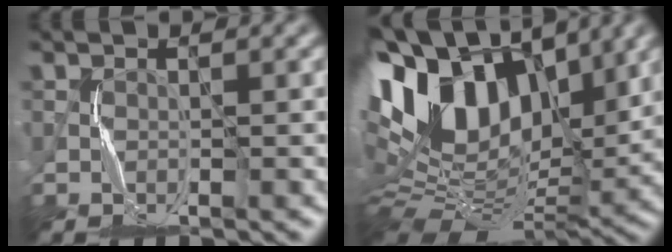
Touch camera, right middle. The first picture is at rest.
{"total": 15.9, "force": [5.2, 10.4, 10.9], "torque": [-0.214, 0.032, 0.082]}